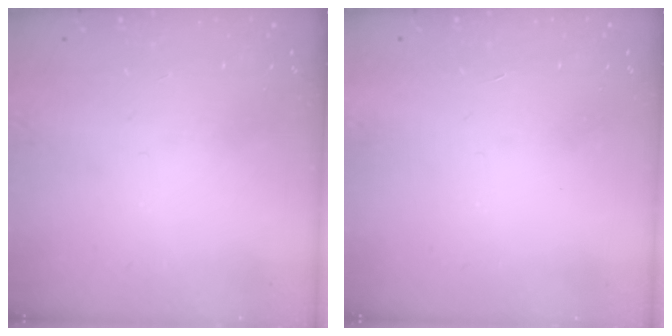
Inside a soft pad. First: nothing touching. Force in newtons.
{"total": 1.7, "press": 1.7, "slide": 0.1}